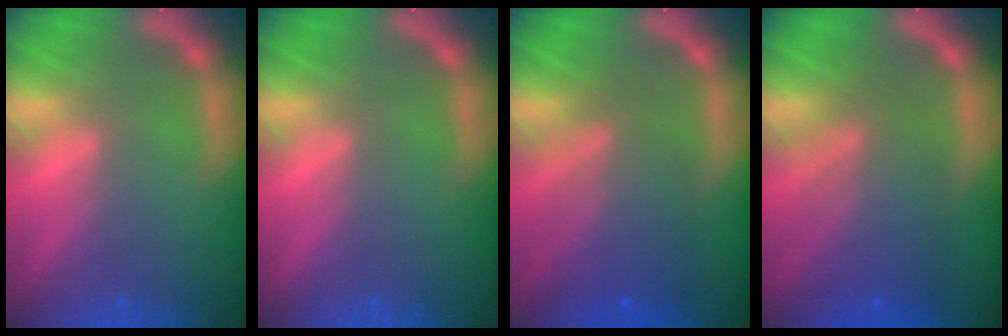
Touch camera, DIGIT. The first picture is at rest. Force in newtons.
{"total": 0.0}
{"total": 6.6}
{"total": 7.1}